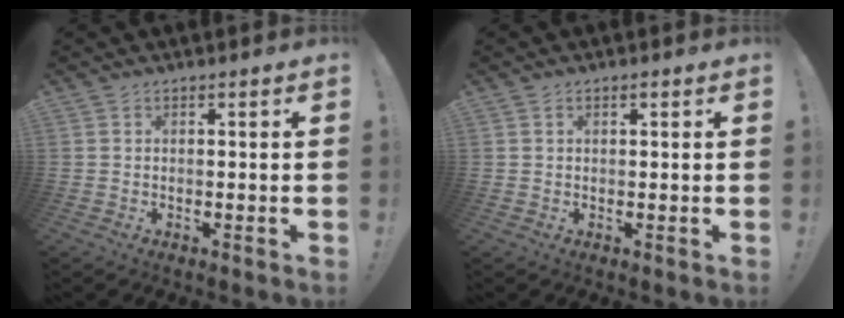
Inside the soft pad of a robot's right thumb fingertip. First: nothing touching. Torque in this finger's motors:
{"motor_torque": [-0.01, -0.08, -0.17, 0.12, 0.10]}